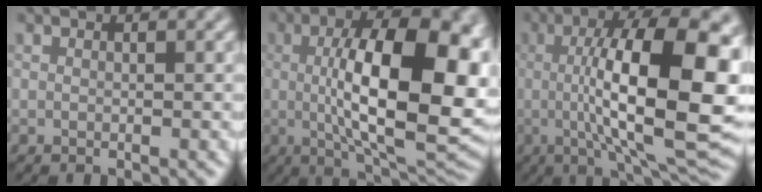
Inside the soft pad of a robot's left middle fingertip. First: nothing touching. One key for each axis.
{"total": 15.6, "fx": 0.4, "fy": 6.0, "fz": 14.4, "tx": -0.208, "ty": 0.009, "tz": 0.002}
{"total": 15.6, "fx": 0.3, "fy": 5.0, "fz": 14.8, "tx": -0.209, "ty": 0.011, "tz": -0.001}